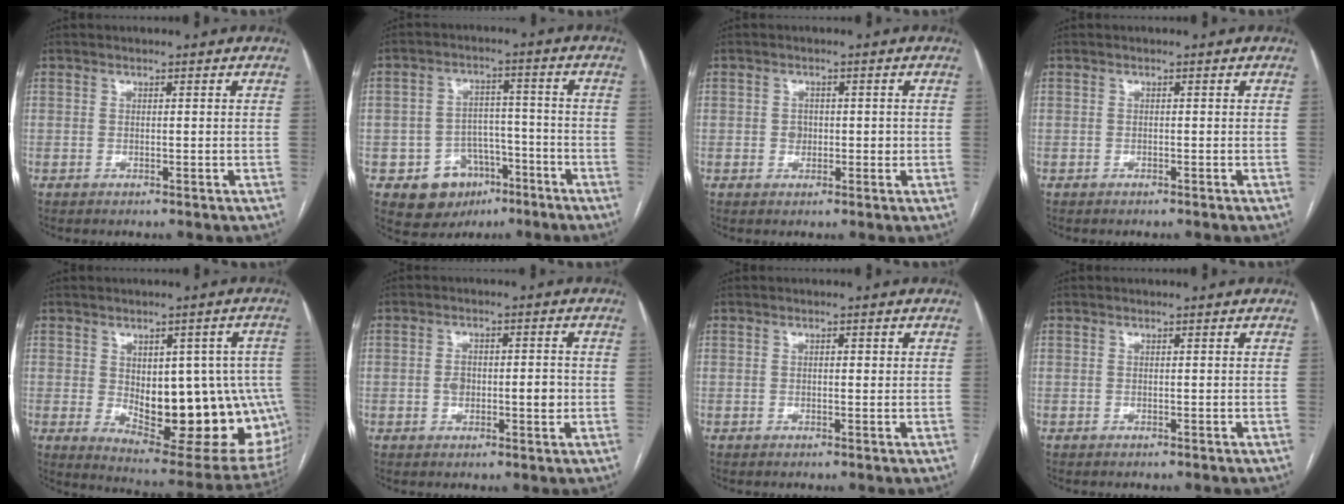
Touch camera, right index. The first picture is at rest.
{"total": 8.4, "force": [-4.3, 6.8, 2.5], "torque": [-0.036, 0.023, -0.058]}
{"total": 2.1, "force": [-0.1, 1.7, 1.2], "torque": [-0.017, 0.003, 0.000]}
{"total": 0.0}
{"total": 20.8, "force": [-2.1, 9.1, 18.6], "torque": [-0.179, 0.011, 0.003]}
{"total": 5.2, "force": [-0.6, 2.4, 4.5], "torque": [-0.074, 0.008, -0.007]}
{"total": 1.0, "force": [0.3, 0.4, 0.9], "torque": [-0.016, 0.002, 0.004]}
{"total": 0.0}